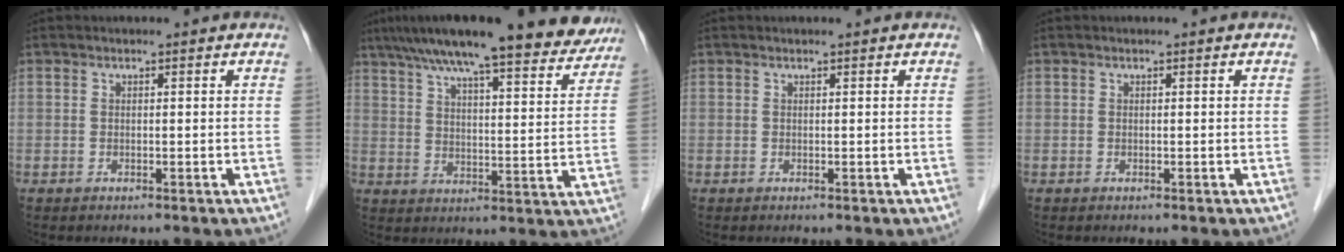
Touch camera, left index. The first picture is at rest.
{"total": 22.6, "force": [18.8, 3.6, 12.0], "torque": [-0.180, 0.023, 0.250]}
{"total": 0.0}
{"total": 0.0}